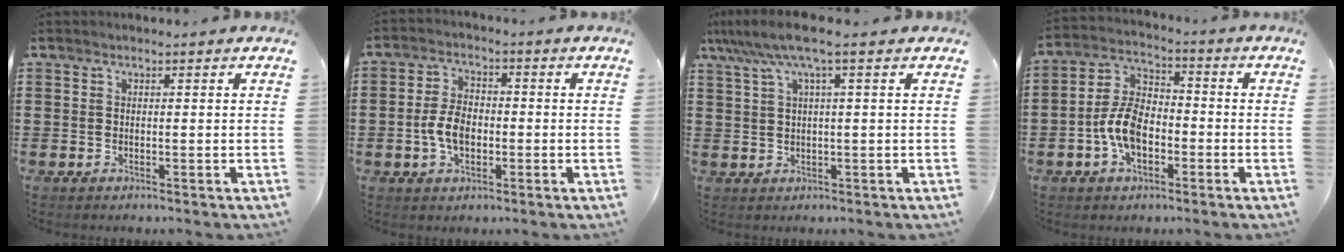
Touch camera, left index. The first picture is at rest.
{"total": 5.2, "force": [-0.9, 3.1, 4.1], "torque": [-0.097, -0.001, -0.021]}
{"total": 5.1, "force": [2.0, 0.2, 4.7], "torque": [-0.103, -0.004, 0.030]}
{"total": 8.3, "force": [-2.7, 4.8, 6.2], "torque": [-0.146, 0.007, -0.058]}